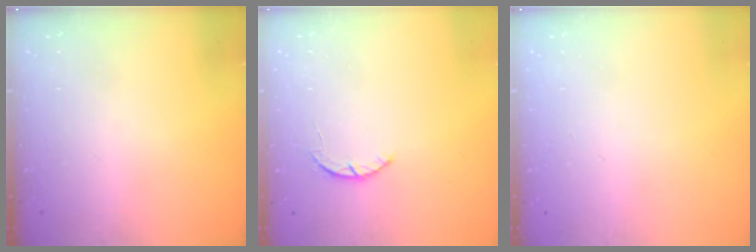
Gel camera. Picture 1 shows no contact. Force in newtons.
{"total": 2.5, "press": 2.5, "slide": 0.5}
{"total": 2.6, "press": 2.6, "slide": 0.2}